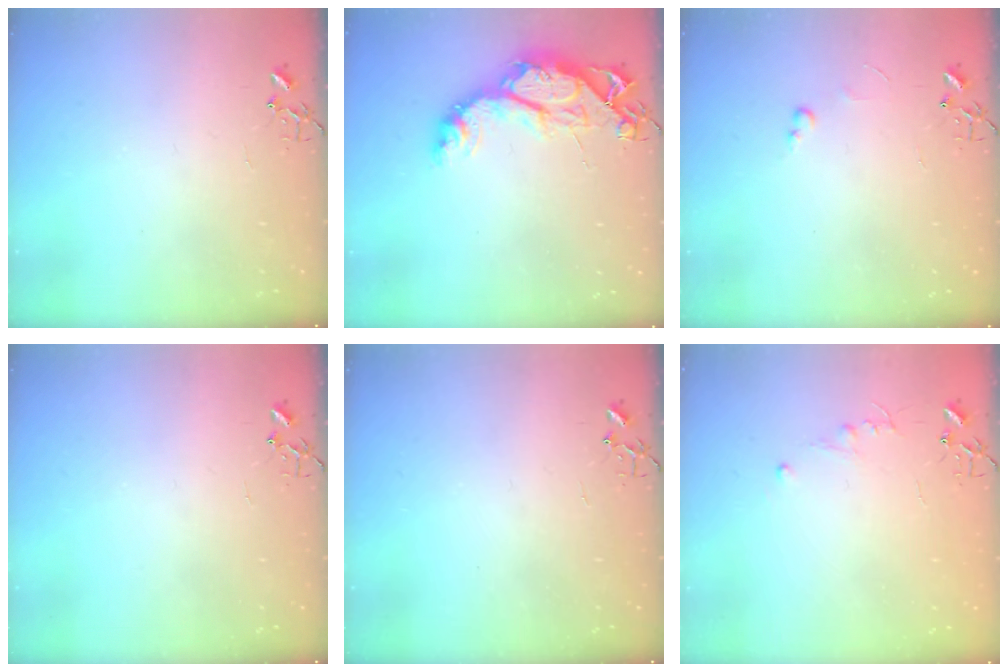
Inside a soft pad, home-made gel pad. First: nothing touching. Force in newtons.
{"total": 14.8, "press": 14.7, "slide": 1.4}
{"total": 2.7, "press": 2.7, "slide": 0.4}
{"total": 0.0}
{"total": 0.0}
{"total": 5.1, "press": 5.1, "slide": 0.4}